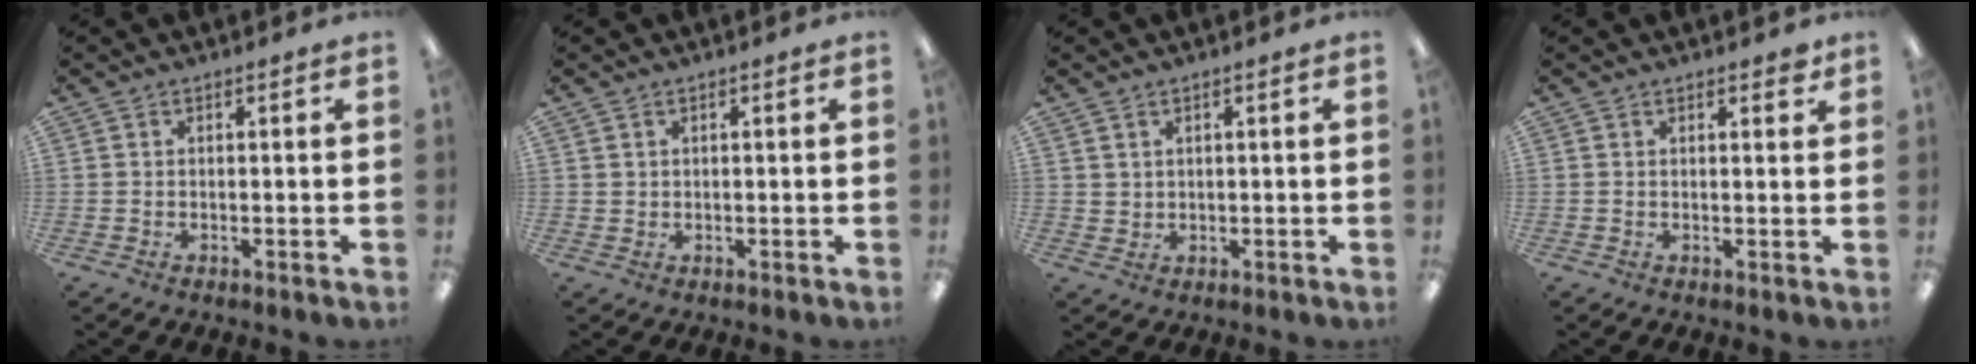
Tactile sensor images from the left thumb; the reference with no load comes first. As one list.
[{"total": 0.9, "force": [0.5, 0.8, -0.2], "torque": [0.003, 0.002, 0.009]}, {"total": 1.9, "force": [1.2, 1.5, 0.0], "torque": [-0.002, 0.000, 0.023]}, {"total": 1.5, "force": [1.2, 0.6, 0.6], "torque": [0.004, -0.006, 0.019]}]